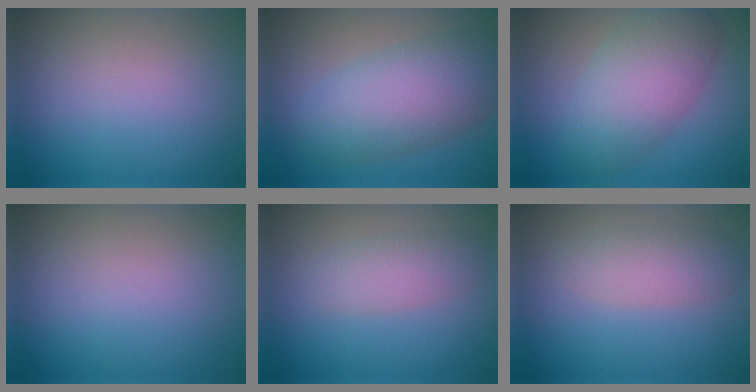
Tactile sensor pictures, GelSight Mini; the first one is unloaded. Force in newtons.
{"total": 6.8, "press": 6.8, "slide": 0.2}
{"total": 6.4, "press": 6.4, "slide": 0.2}
{"total": 0.0}
{"total": 2.5, "press": 2.5, "slide": 0.1}
{"total": 2.9, "press": 2.9, "slide": 0.1}